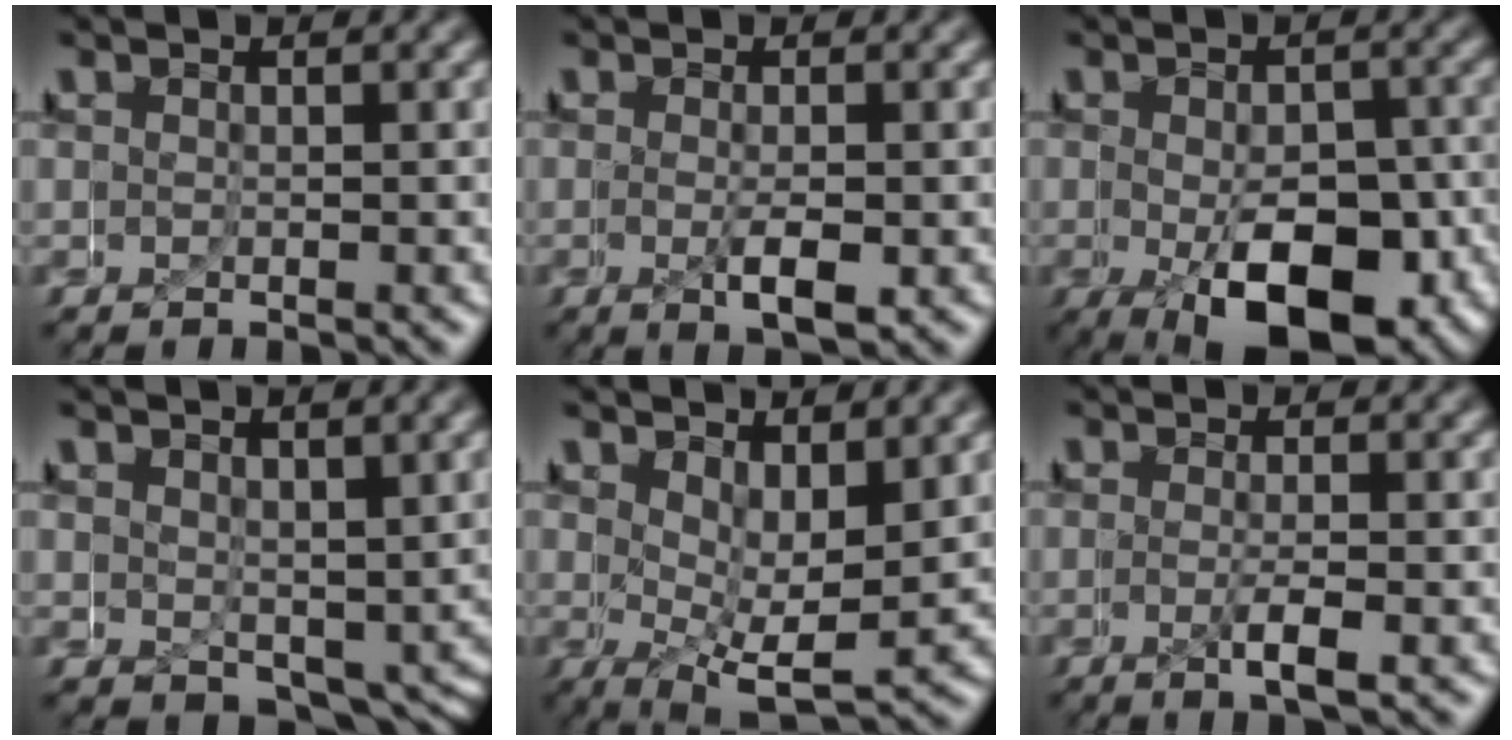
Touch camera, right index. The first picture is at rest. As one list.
[{"total": 2.3, "force": [-0.7, 0.5, 2.1], "torque": [-0.028, -0.013, -0.006]}, {"total": 6.9, "force": [-3.1, 2.9, 5.4], "torque": [-0.077, -0.029, -0.037]}, {"total": 2.4, "force": [-1.4, 1.5, 1.3], "torque": [-0.023, -0.026, -0.006]}, {"total": 5.6, "force": [-1.5, 3.2, 4.3], "torque": [-0.066, -0.034, -0.016]}, {"total": 1.6, "force": [-0.8, -0.1, 1.4], "torque": [-0.016, -0.005, -0.014]}]